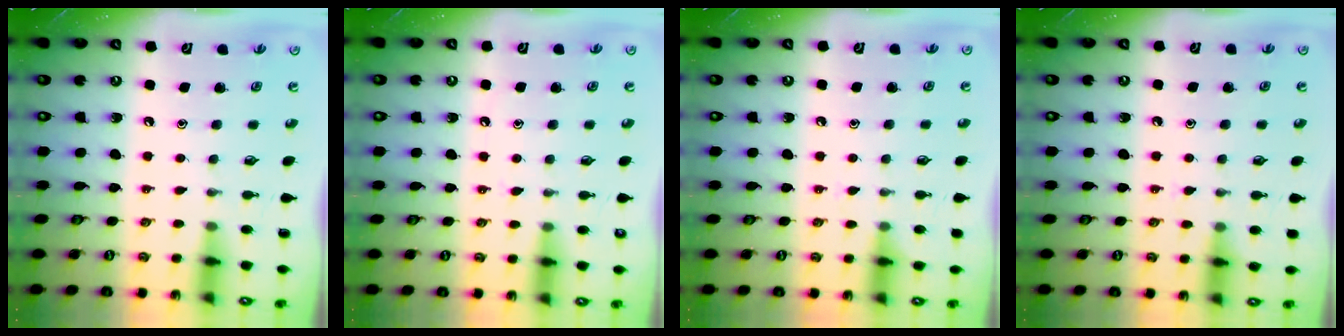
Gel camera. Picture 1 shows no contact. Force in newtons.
{"total": 6.7, "press": 6.7, "slide": 0.9}
{"total": 5.7, "press": 5.6, "slide": 0.8}
{"total": 5.5, "press": 5.4, "slide": 0.6}